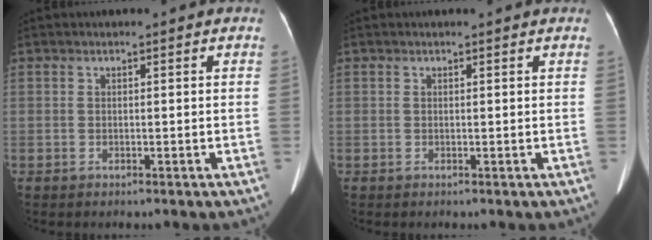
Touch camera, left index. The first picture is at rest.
{"total": 0.6, "force": [0.5, 0.0, 0.1], "torque": [-0.003, 0.002, 0.005]}